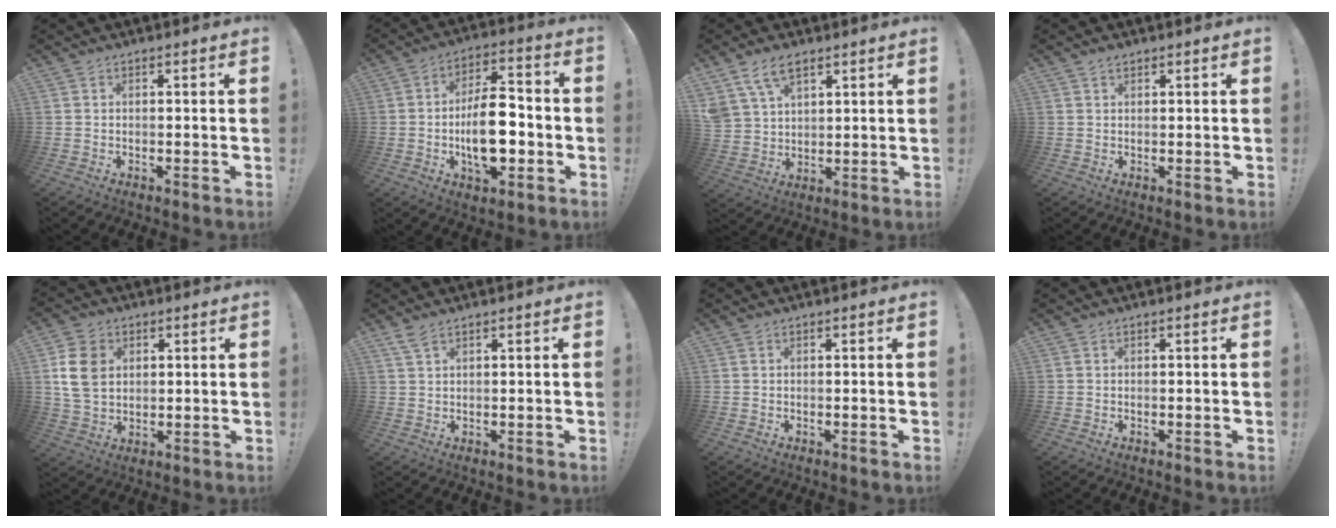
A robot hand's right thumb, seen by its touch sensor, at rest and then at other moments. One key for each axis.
{"total": 15.4, "fx": -3.1, "fy": 9.0, "fz": 12.1, "tx": -0.195, "ty": 0.015, "tz": -0.051}
{"total": 9.4, "fx": 6.0, "fy": 5.6, "fz": 4.5, "tx": -0.082, "ty": -0.022, "tz": 0.119}
{"total": 1.1, "fx": 0.9, "fy": 0.5, "fz": 0.5, "tx": -0.009, "ty": 0.000, "tz": 0.017}
{"total": 11.0, "fx": 3.0, "fy": 8.5, "fz": 6.2, "tx": -0.116, "ty": -0.002, "tz": 0.061}
{"total": 2.7, "fx": 1.9, "fy": 0.9, "fz": 1.8, "tx": -0.036, "ty": -0.004, "tz": 0.035}
{"total": 0.0}
{"total": 0.0}